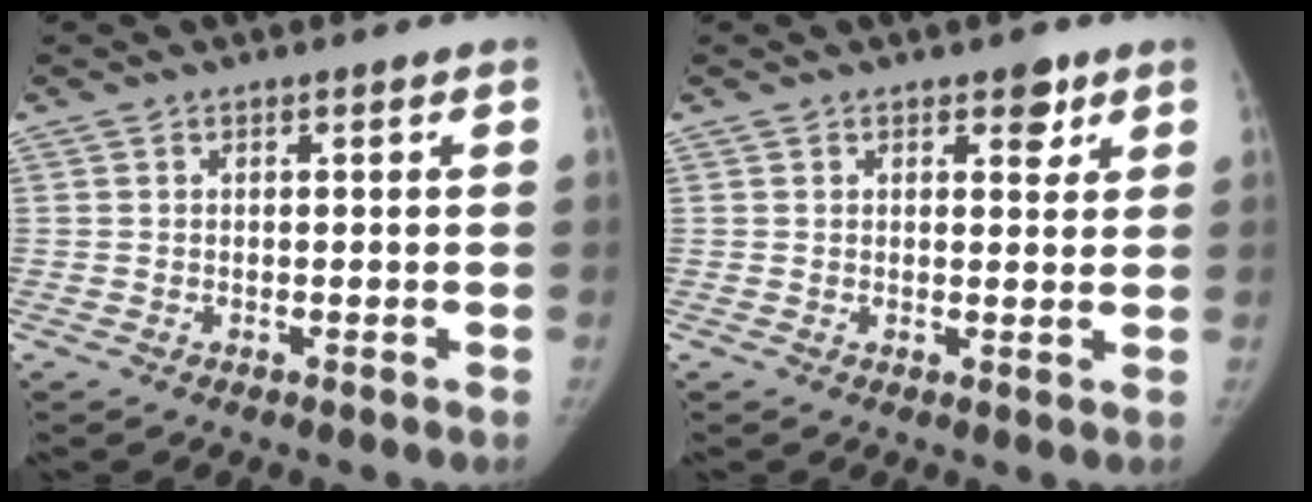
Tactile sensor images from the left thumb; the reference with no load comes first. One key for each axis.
{"total": 3.2, "fx": 2.0, "fy": 1.8, "fz": 1.8, "tx": -0.002, "ty": -0.010, "tz": 0.026}